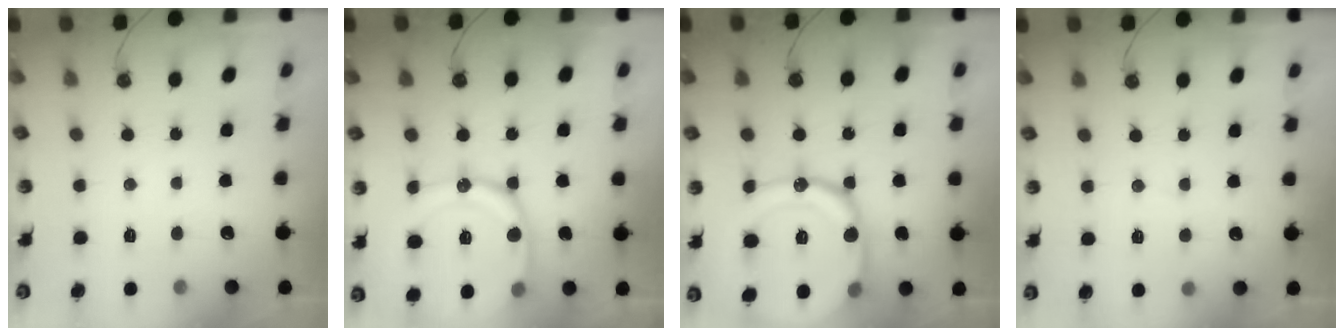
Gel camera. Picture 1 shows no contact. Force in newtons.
{"total": 16.8, "press": 16.8, "slide": 1.1}
{"total": 21.2, "press": 21.2, "slide": 1.4}
{"total": 3.1, "press": 3.1, "slide": 0.3}